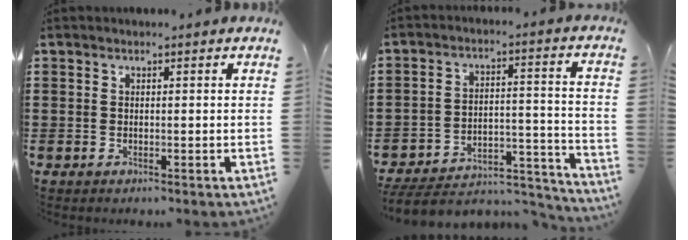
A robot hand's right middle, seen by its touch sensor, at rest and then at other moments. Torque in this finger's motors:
{"motor_torque": [1.35, -0.78, 0.78, 0.16]}